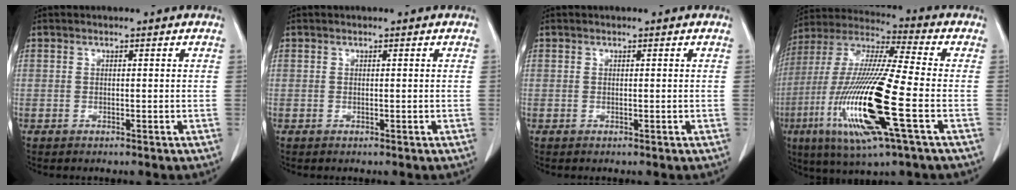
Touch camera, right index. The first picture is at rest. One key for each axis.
{"total": 0.0}
{"total": 0.0}
{"total": 20.6, "fx": -6.1, "fy": 1.4, "fz": 19.6, "tx": -0.427, "ty": -0.030, "tz": -0.118}